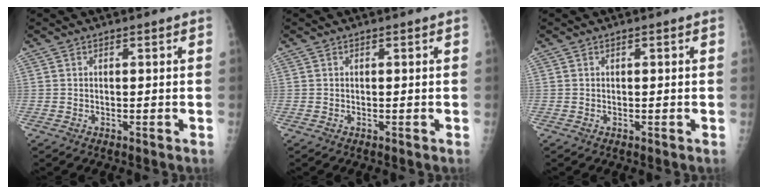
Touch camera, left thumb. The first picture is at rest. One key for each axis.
{"total": 0.0}
{"total": 0.0}